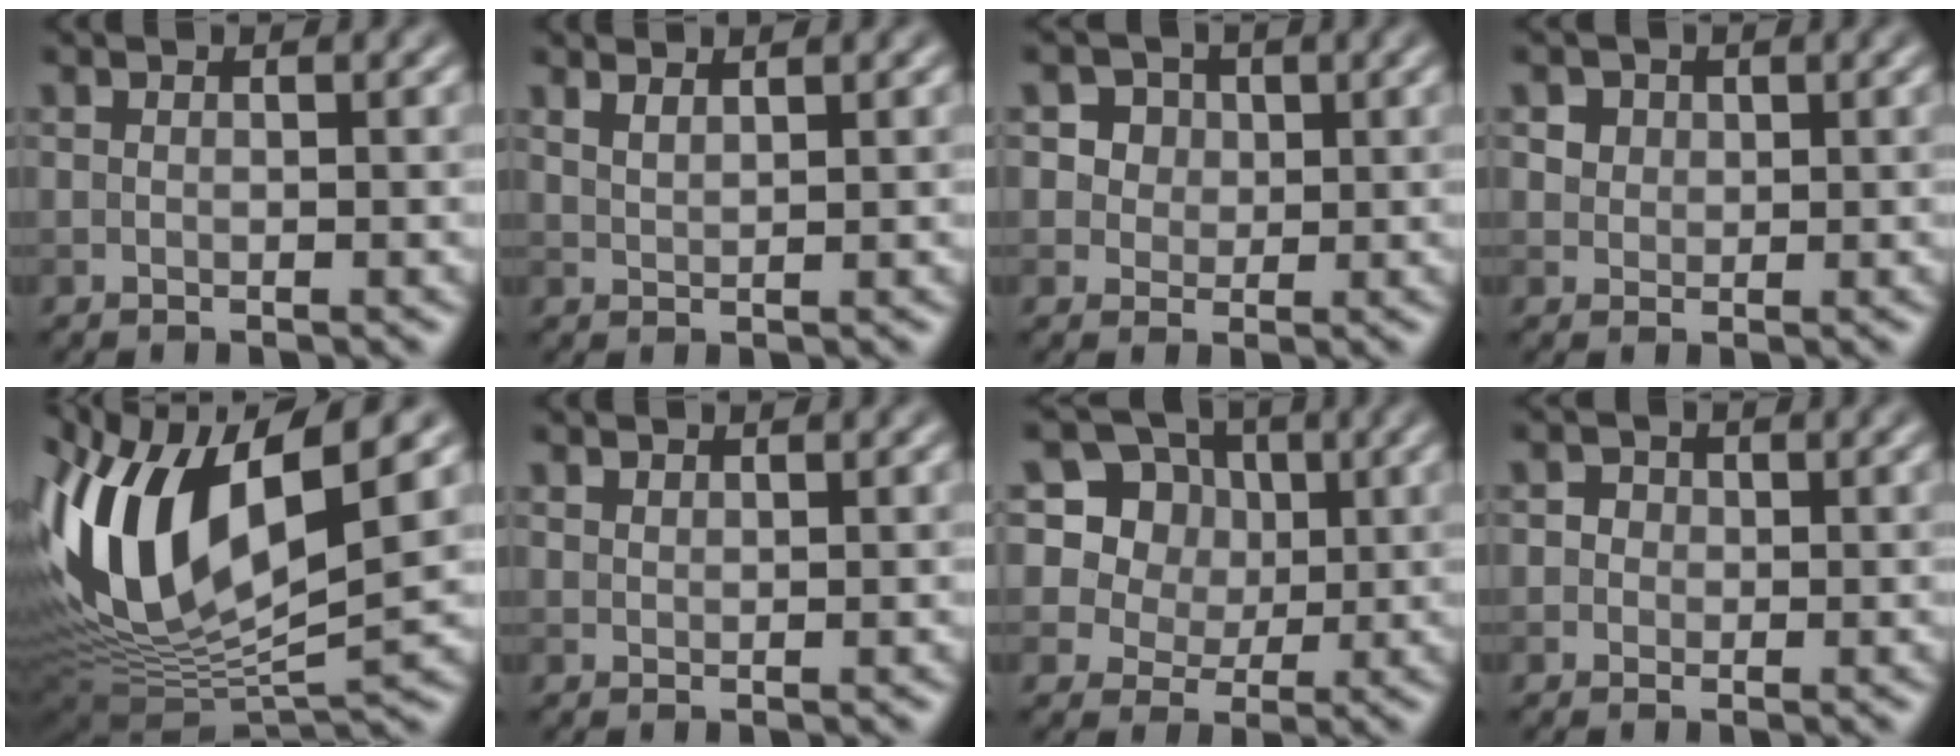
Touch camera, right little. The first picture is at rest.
{"total": 1.5, "force": [1.3, 0.4, 0.7], "torque": [-0.011, -0.001, 0.020]}
{"total": 4.9, "force": [2.4, 3.9, 2.0], "torque": [-0.034, 0.006, 0.031]}
{"total": 3.3, "force": [1.7, 2.4, 1.4], "torque": [-0.040, 0.001, 0.028]}
{"total": 13.9, "force": [3.1, 6.4, 12.0], "torque": [-0.244, -0.001, 0.053]}
{"total": 0.8, "force": [0.7, 0.3, 0.1], "torque": [-0.005, -0.001, 0.018]}
{"total": 9.5, "force": [4.3, 7.6, 3.7], "torque": [-0.094, 0.013, 0.070]}
{"total": 1.7, "force": [0.4, 1.5, 0.6], "torque": [0.003, 0.003, 0.000]}